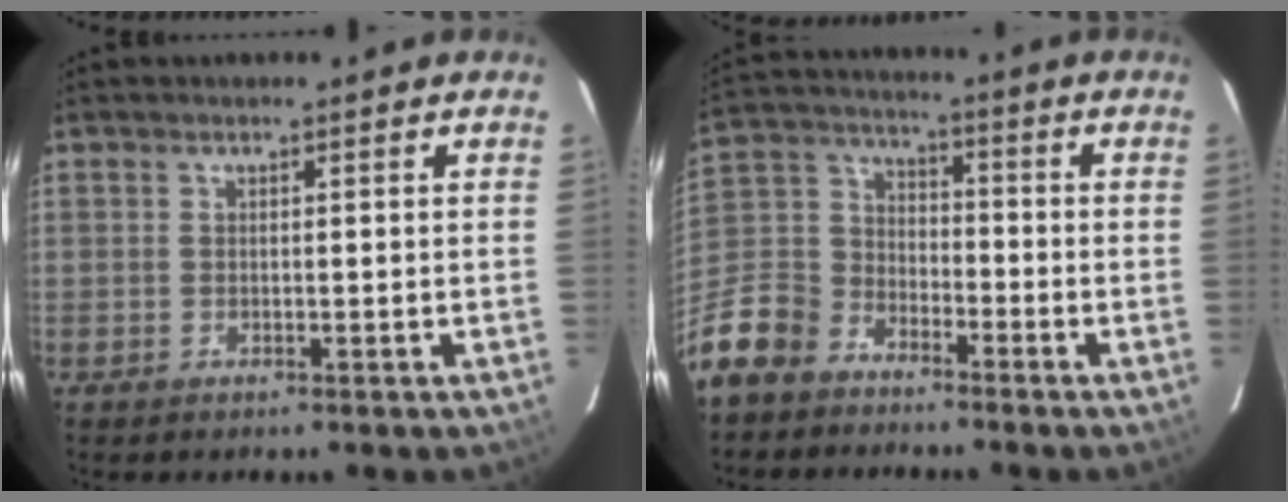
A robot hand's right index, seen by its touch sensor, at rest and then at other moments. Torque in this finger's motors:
{"motor_torque": [0.21, -0.52, -0.46, -0.21]}